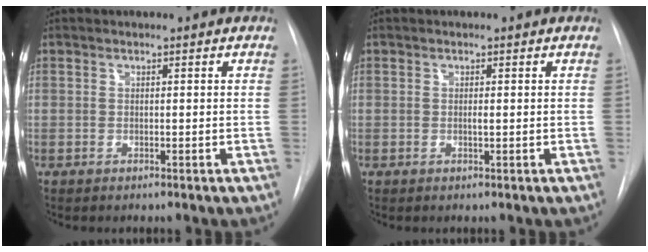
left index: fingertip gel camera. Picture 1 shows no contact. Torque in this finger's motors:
{"motor_torque": [0.20, 0.05, -0.01, 0.00]}